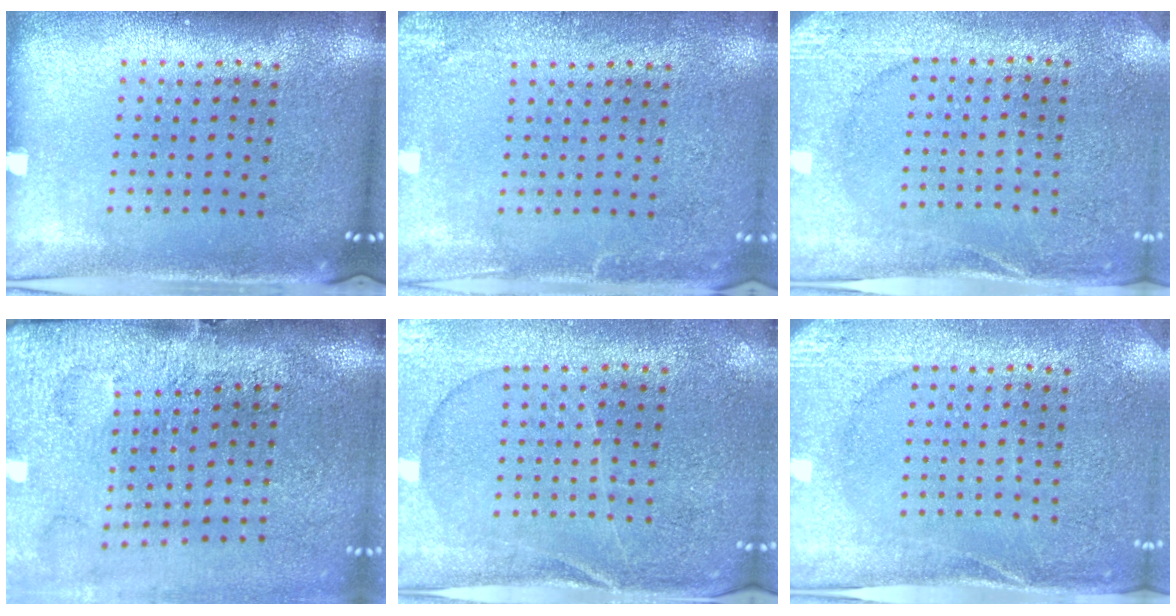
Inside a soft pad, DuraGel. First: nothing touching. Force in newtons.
{"total": 2.3, "press": 2.3, "slide": 0.3}
{"total": 2.6, "press": 2.5, "slide": 0.6}
{"total": 4.4, "press": 3.4, "slide": 2.8}
{"total": 0.8, "press": 0.6, "slide": 0.5}
{"total": 2.6, "press": 2.5, "slide": 0.6}